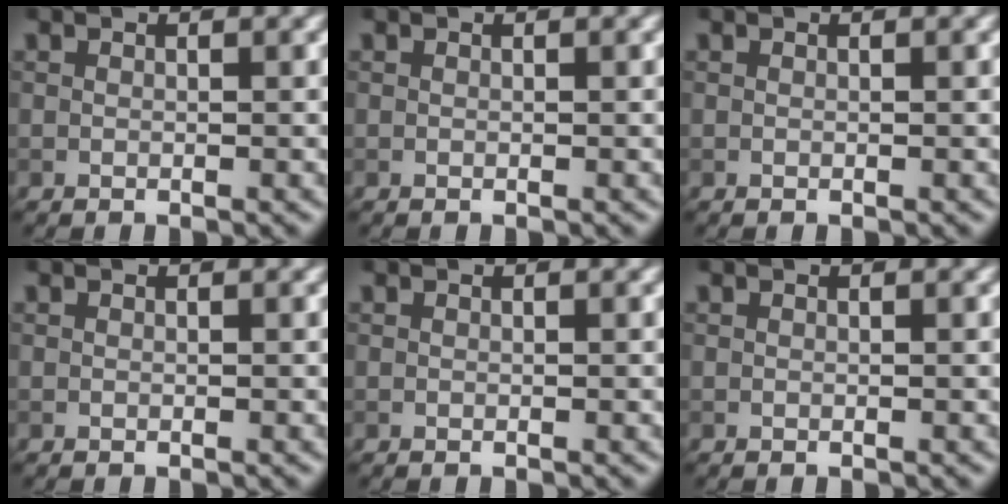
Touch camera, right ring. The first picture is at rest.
{"total": 0.0}
{"total": 0.0}
{"total": 0.0}
{"total": 0.0}
{"total": 0.0}